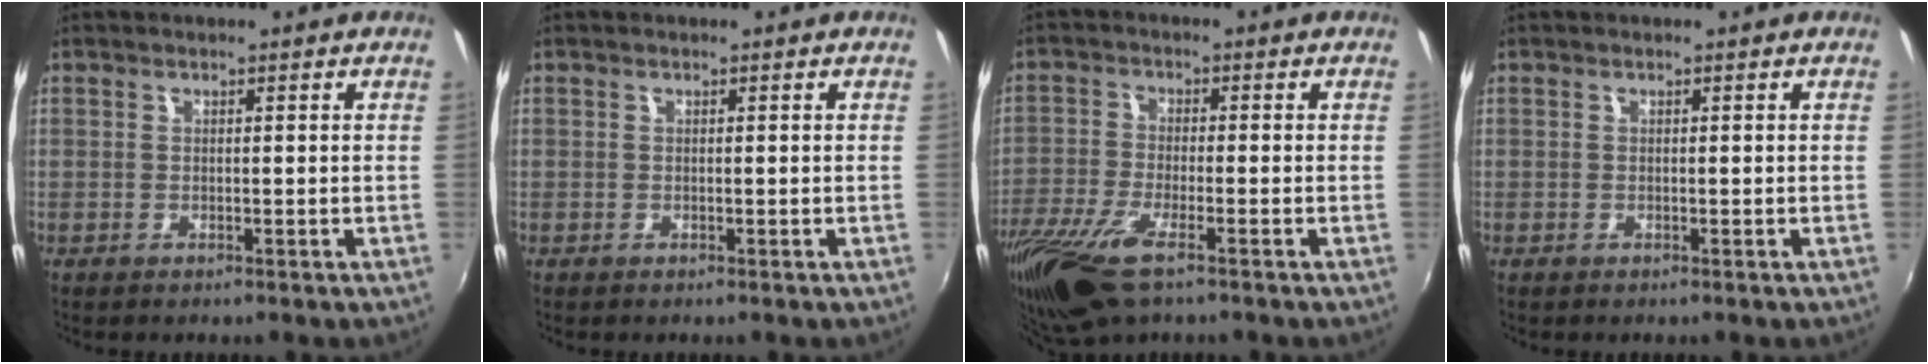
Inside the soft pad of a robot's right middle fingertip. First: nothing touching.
{"total": 0.0}
{"total": 13.4, "force": [-8.5, 3.9, 9.5], "torque": [-0.216, -0.052, -0.165]}
{"total": 0.0}